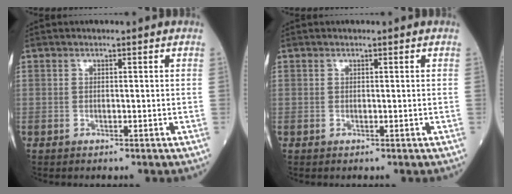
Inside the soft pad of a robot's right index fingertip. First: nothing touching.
{"total": 0.0}